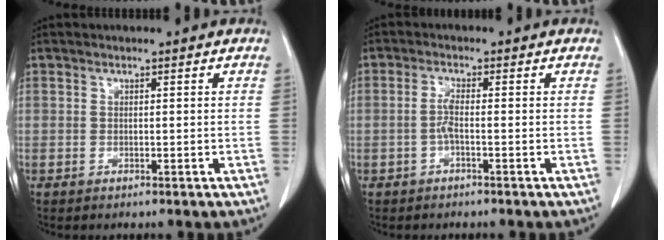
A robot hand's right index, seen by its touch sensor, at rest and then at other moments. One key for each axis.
{"total": 2.2, "fx": -0.7, "fy": 0.1, "fz": 2.1, "tx": -0.044, "ty": 0.001, "tz": -0.017}